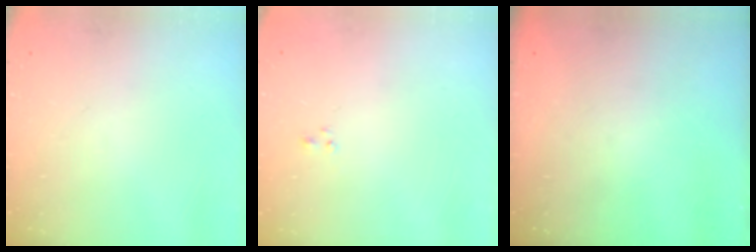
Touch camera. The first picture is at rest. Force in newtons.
{"total": 1.2, "press": 1.0, "slide": 0.6}
{"total": 0.0}